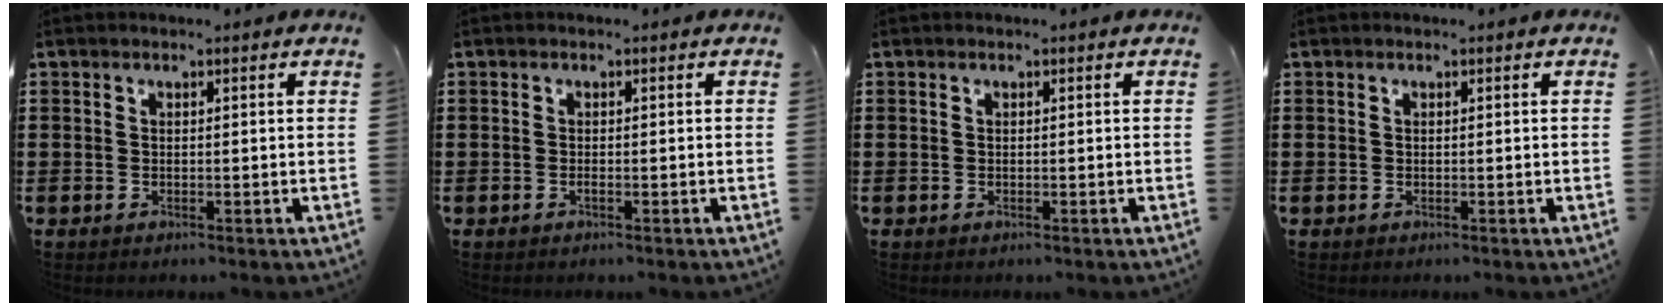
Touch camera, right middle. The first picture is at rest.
{"total": 0.5, "force": [-0.3, 0.1, 0.4], "torque": [-0.008, -0.001, -0.005]}
{"total": 0.0}
{"total": 0.0}